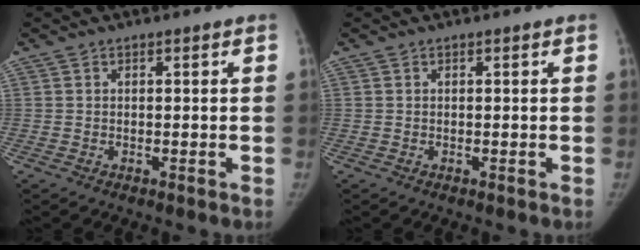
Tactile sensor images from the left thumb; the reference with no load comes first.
{"total": 0.0}